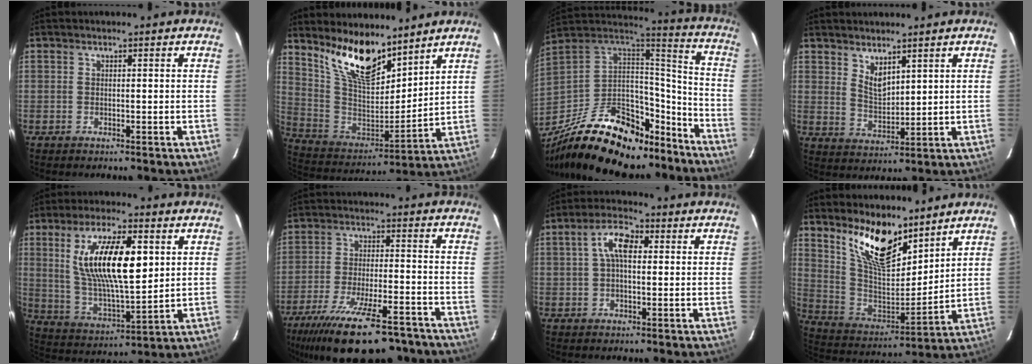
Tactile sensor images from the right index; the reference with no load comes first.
{"total": 16.1, "force": [11.9, 5.8, 9.1], "torque": [-0.179, -0.009, 0.236]}
{"total": 31.4, "force": [-22.1, 14.0, 17.4], "torque": [-0.318, 0.010, -0.329]}
{"total": 4.9, "force": [3.6, 1.9, 2.8], "torque": [-0.047, -0.009, 0.070]}
{"total": 17.8, "force": [5.1, 6.0, 16.0], "torque": [-0.300, -0.001, 0.102]}
{"total": 21.6, "force": [-16.5, 6.1, 12.6], "torque": [-0.241, -0.047, -0.247]}
{"total": 6.2, "force": [1.1, 3.0, 5.2], "torque": [-0.099, 0.019, 0.018]}
{"total": 15.9, "force": [11.2, 6.2, 9.4], "torque": [-0.181, -0.013, 0.219]}